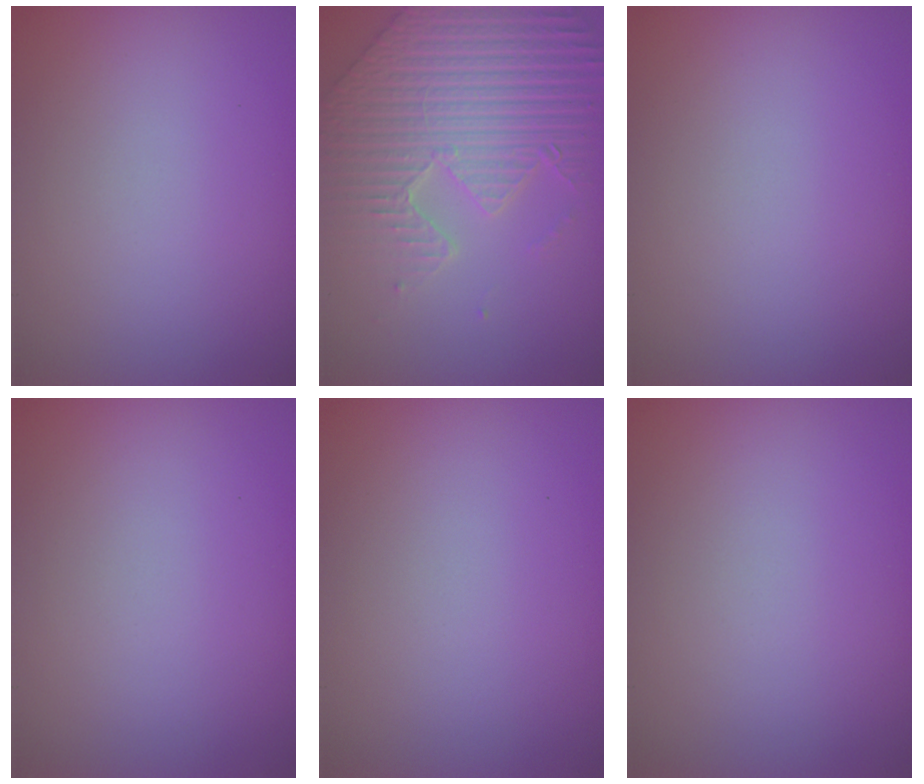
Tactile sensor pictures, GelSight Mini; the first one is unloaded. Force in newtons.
{"total": 9.3, "press": 6.4, "slide": 6.7}
{"total": 0.0}
{"total": 0.0}
{"total": 0.0}
{"total": 0.0}